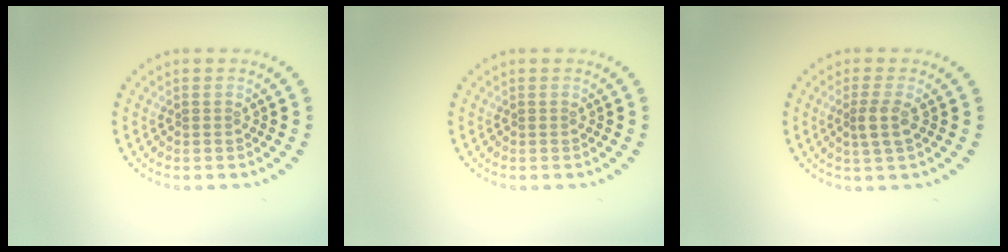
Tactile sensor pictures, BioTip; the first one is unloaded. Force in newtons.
{"total": 0.0}
{"total": 1.9, "press": 1.7, "slide": 1.0}